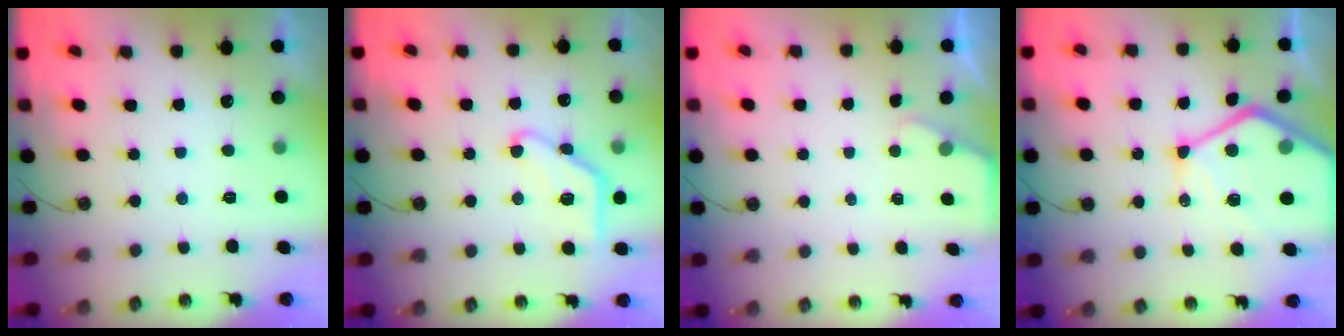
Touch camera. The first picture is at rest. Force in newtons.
{"total": 12.2, "press": 12.2, "slide": 0.7}
{"total": 1.5, "press": 1.5, "slide": 0.3}
{"total": 21.9, "press": 21.8, "slide": 2.4}